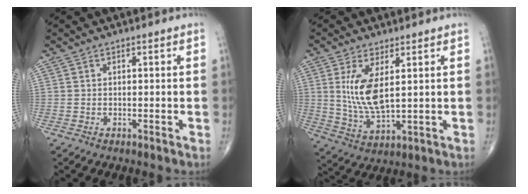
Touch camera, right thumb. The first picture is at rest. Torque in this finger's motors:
{"motor_torque": [0.67, 2.64, 0.65, -0.59, 0.50]}